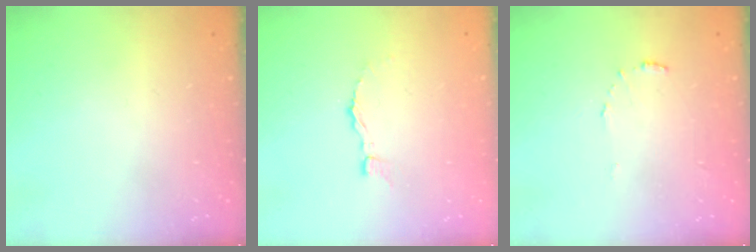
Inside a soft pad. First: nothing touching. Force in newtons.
{"total": 3.1, "press": 3.1, "slide": 0.2}
{"total": 4.4, "press": 4.4, "slide": 0.2}